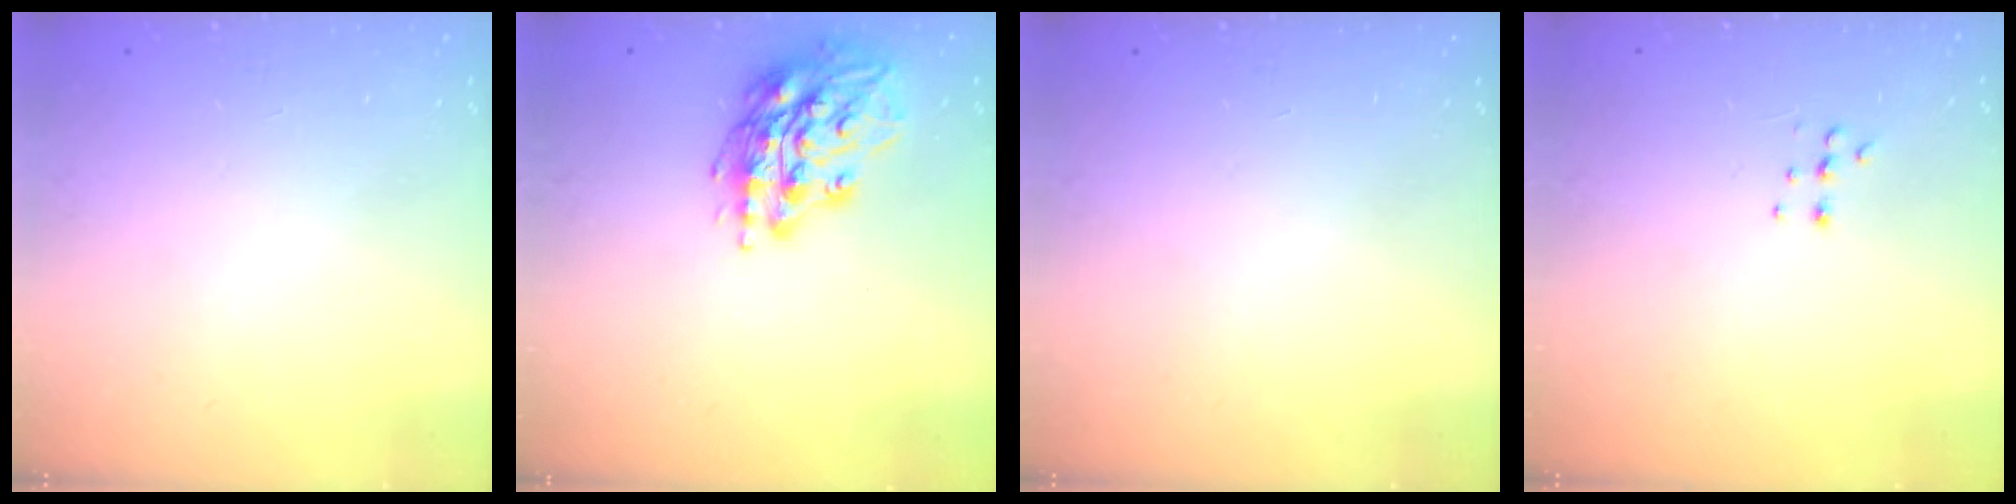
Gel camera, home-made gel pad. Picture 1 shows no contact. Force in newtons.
{"total": 16.0, "press": 16.0, "slide": 1.4}
{"total": 0.0}
{"total": 5.7, "press": 5.6, "slide": 1.0}